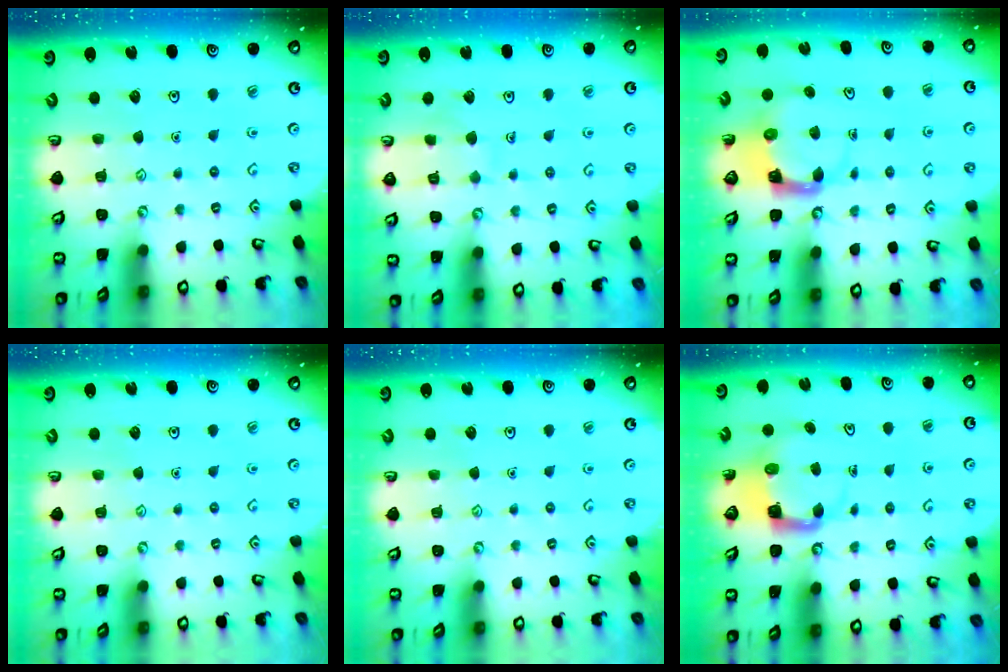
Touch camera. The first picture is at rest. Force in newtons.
{"total": 6.1, "press": 6.1, "slide": 0.2}
{"total": 3.9, "press": 3.9, "slide": 0.6}
{"total": 0.0}
{"total": 0.0}
{"total": 3.9, "press": 3.9, "slide": 0.2}